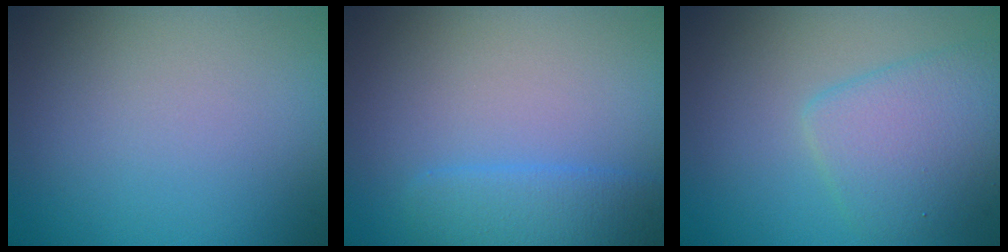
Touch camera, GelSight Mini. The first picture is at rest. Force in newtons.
{"total": 2.8, "press": 2.8, "slide": 0.1}
{"total": 4.3, "press": 4.3, "slide": 0.2}